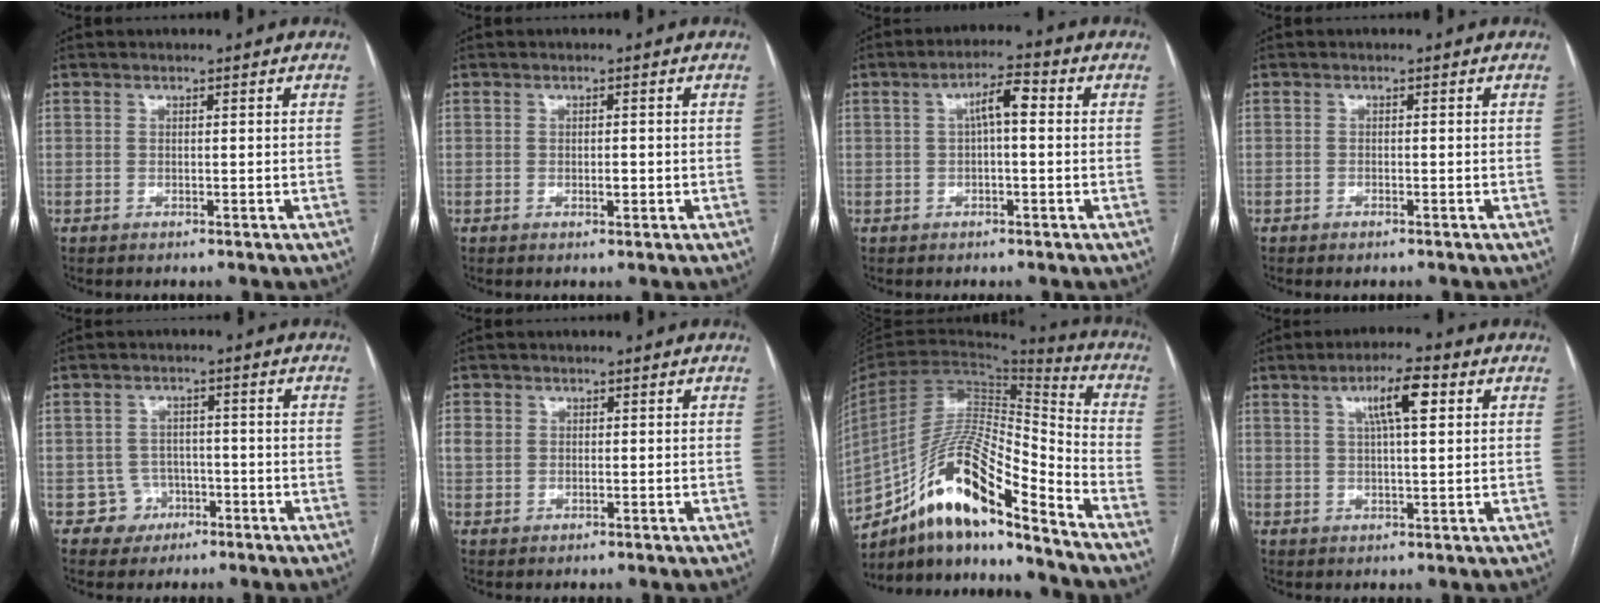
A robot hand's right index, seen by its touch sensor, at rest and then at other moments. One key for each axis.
{"total": 1.4, "fx": -0.3, "fy": 0.6, "fz": 1.2, "tx": -0.020, "ty": 0.000, "tz": -0.003}
{"total": 4.5, "fx": 0.6, "fy": 1.1, "fz": 4.4, "tx": -0.074, "ty": 0.018, "tz": 0.007}
{"total": 0.8, "fx": -0.6, "fy": 0.2, "fz": 0.5, "tx": -0.011, "ty": -0.002, "tz": -0.006}
{"total": 4.2, "fx": -1.7, "fy": 3.8, "fz": -0.3, "tx": 0.017, "ty": 0.018, "tz": -0.022}
{"total": 2.5, "fx": 0.5, "fy": 2.2, "fz": 1.1, "tx": -0.025, "ty": 0.014, "tz": 0.014}
{"total": 18.5, "fx": -13.1, "fy": 2.7, "fz": 12.8, "tx": -0.251, "ty": 0.013, "tz": -0.234}
{"total": 6.7, "fx": 2.5, "fy": 1.1, "fz": 6.1, "tx": -0.108, "ty": 0.013, "tz": 0.041}